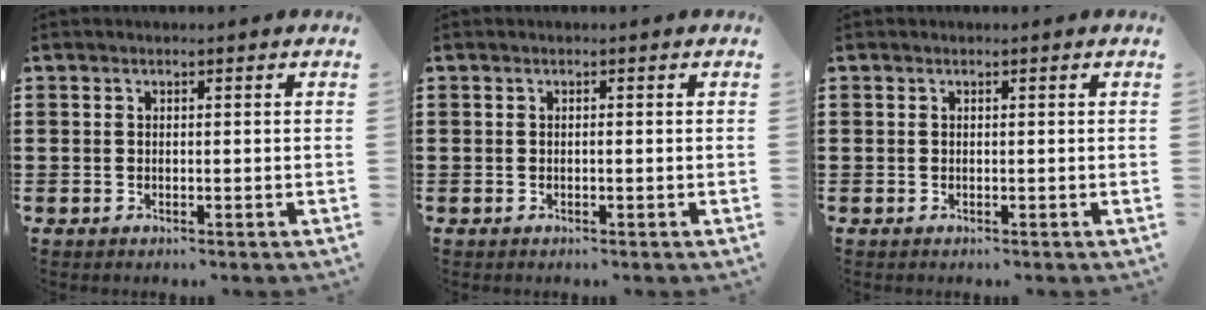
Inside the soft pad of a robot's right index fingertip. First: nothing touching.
{"total": 0.0}
{"total": 0.0}